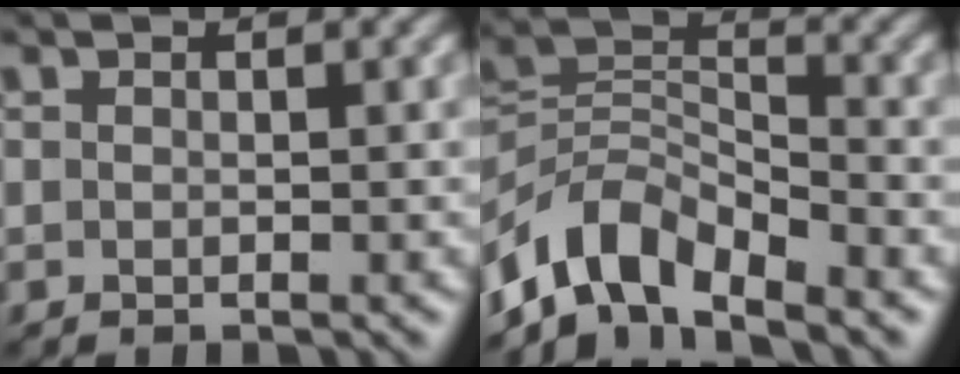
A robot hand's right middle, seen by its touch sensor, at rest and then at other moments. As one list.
[{"total": 7.0, "force": [-5.4, 2.9, 3.4], "torque": [-0.049, -0.002, -0.114]}]